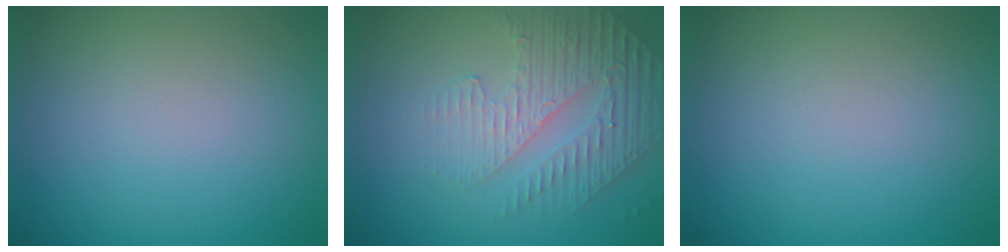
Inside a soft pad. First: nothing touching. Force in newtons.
{"total": 4.8, "press": 3.1, "slide": 3.7}
{"total": 0.0}